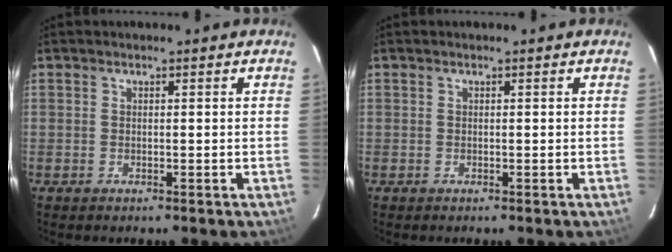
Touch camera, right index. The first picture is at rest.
{"total": 0.0}